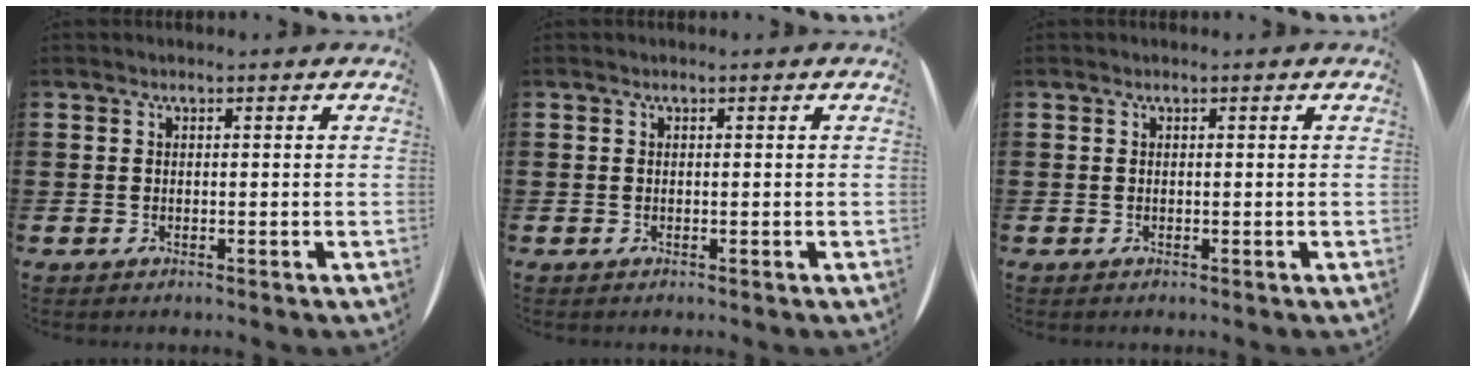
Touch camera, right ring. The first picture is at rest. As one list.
[{"total": 0.0}, {"total": 0.0}]